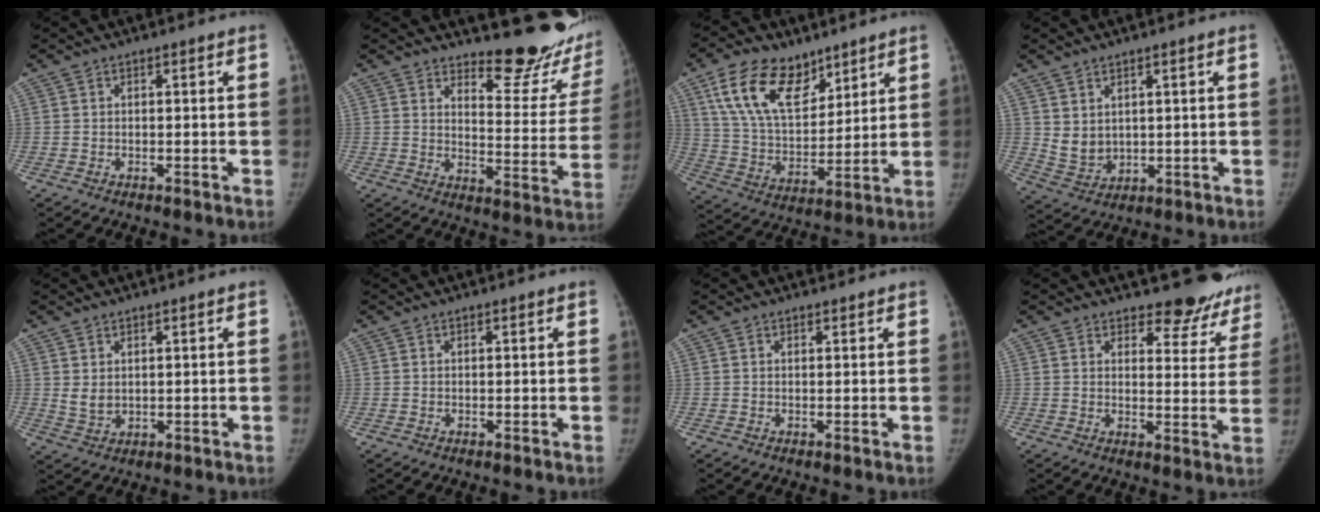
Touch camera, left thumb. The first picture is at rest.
{"total": 17.3, "force": [15.3, 4.5, 6.6], "torque": [-0.037, -0.160, 0.186]}
{"total": 17.1, "force": [10.0, 9.5, 10.1], "torque": [-0.146, -0.039, 0.190]}
{"total": 5.0, "force": [2.2, 3.5, 2.7], "torque": [-0.034, -0.025, 0.057]}
{"total": 3.0, "force": [1.1, 2.1, 1.9], "torque": [-0.028, -0.015, 0.031]}
{"total": 0.0}
{"total": 0.6, "force": [0.6, 0.2, 0.0], "torque": [-0.001, -0.004, 0.007]}
{"total": 11.9, "force": [10.8, 4.7, 1.8], "torque": [0.032, -0.084, 0.105]}